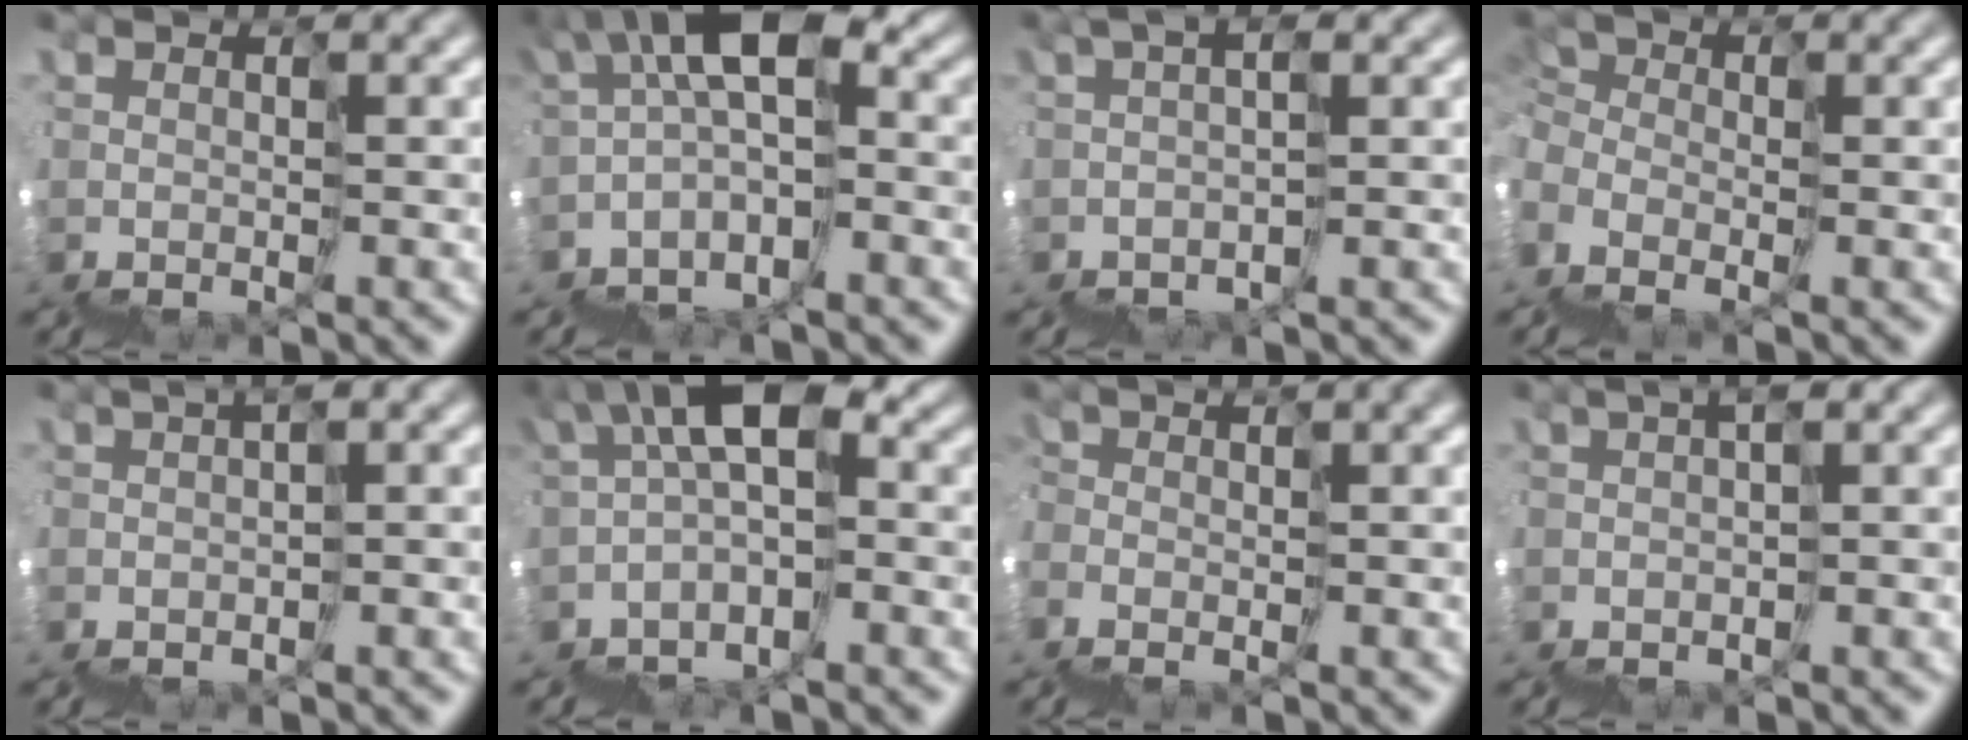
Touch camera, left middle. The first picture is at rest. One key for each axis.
{"total": 5.0, "fx": -0.4, "fy": 2.2, "fz": 4.5, "tx": -0.082, "ty": 0.032, "tz": -0.020}
{"total": 1.3, "fx": -0.2, "fy": -1.3, "fz": 0.1, "tx": -0.004, "ty": 0.013, "tz": -0.011}
{"total": 1.3, "fx": -1.2, "fy": 0.0, "fz": -0.2, "tx": -0.003, "ty": 0.017, "tz": -0.031}
{"total": 2.3, "fx": -1.8, "fy": -0.2, "fz": 1.4, "tx": -0.023, "ty": -0.008, "tz": -0.029}
{"total": 4.8, "fx": -0.3, "fy": 2.3, "fz": 4.2, "tx": -0.078, "ty": 0.031, "tz": -0.020}
{"total": 1.9, "fx": -1.0, "fy": 0.4, "fz": 1.6, "tx": -0.024, "ty": 0.013, "tz": -0.013}
{"total": 1.9, "fx": -1.3, "fy": -0.5, "fz": 1.2, "tx": -0.023, "ty": -0.003, "tz": -0.026}